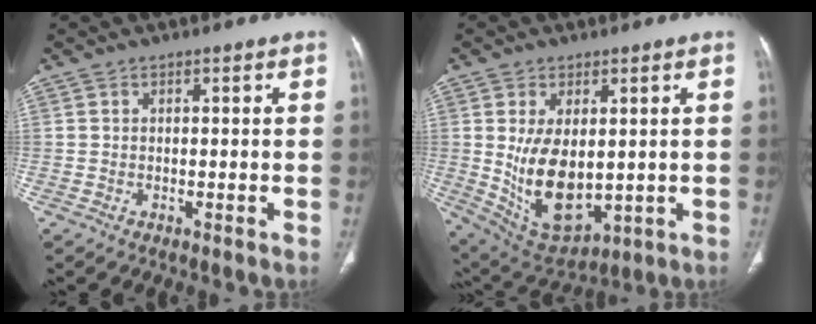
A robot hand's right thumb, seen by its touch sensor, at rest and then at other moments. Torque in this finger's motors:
{"motor_torque": [-0.58, 1.27, 0.77, 0.72, 0.40]}